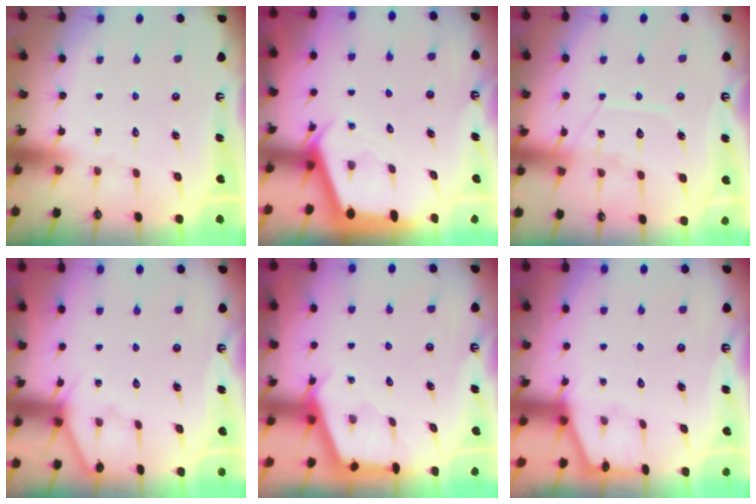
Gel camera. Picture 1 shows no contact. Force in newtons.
{"total": 2.2, "press": 2.2, "slide": 0.2}
{"total": 11.0, "press": 11.0, "slide": 1.0}
{"total": 5.7, "press": 5.7, "slide": 0.7}
{"total": 2.7, "press": 2.7, "slide": 0.3}
{"total": 2.1, "press": 2.1, "slide": 0.3}